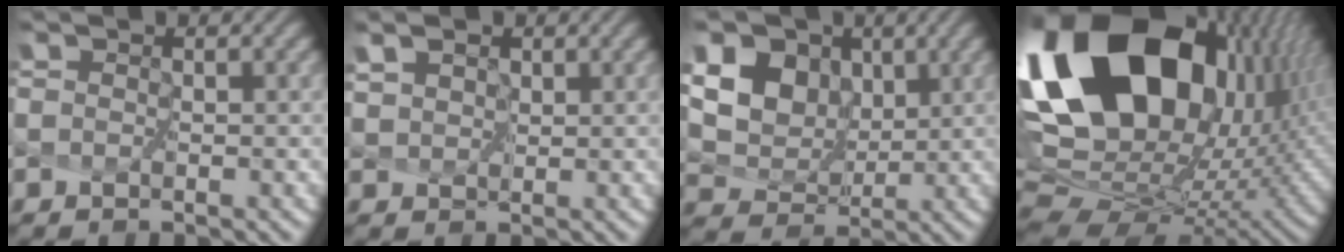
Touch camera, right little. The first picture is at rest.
{"total": 4.0, "force": [2.6, 2.4, 2.0], "torque": [-0.042, 0.016, 0.025]}
{"total": 12.8, "force": [6.8, 9.4, 5.3], "torque": [-0.151, 0.016, 0.147]}
{"total": 21.7, "force": [7.3, 13.0, 15.7], "torque": [-0.335, 0.003, 0.163]}